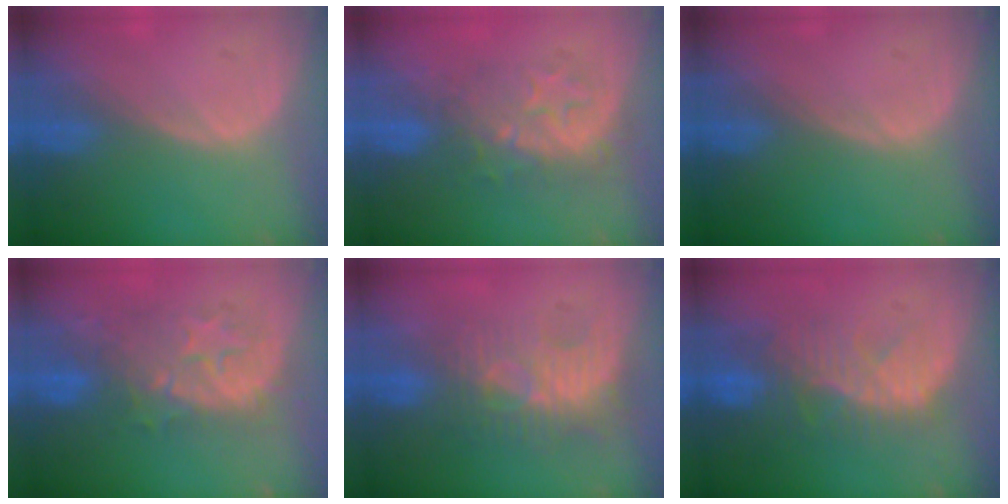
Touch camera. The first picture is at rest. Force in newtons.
{"total": 8.4, "press": 7.5, "slide": 3.7}
{"total": 0.0}
{"total": 8.7, "press": 8.7, "slide": 0.4}
{"total": 9.8, "press": 8.5, "slide": 4.9}
{"total": 10.3, "press": 8.9, "slide": 5.2}